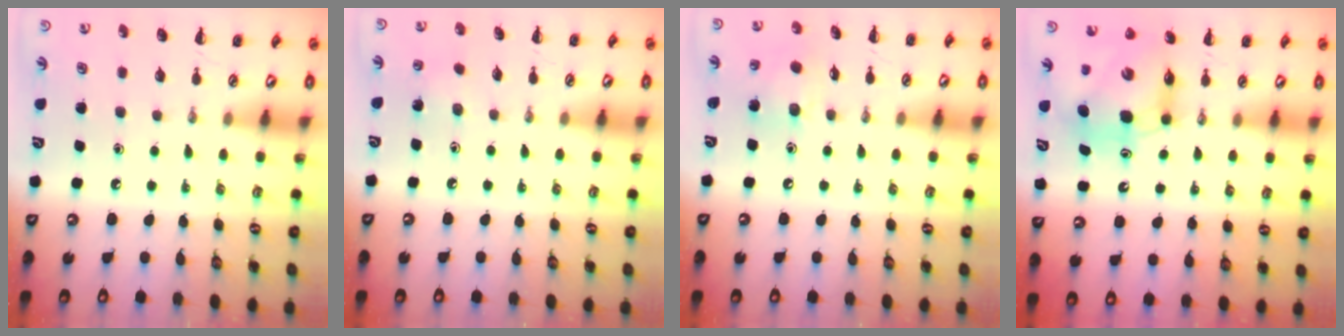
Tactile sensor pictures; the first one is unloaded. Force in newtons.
{"total": 5.8, "press": 5.6, "slide": 1.6}
{"total": 9.6, "press": 9.4, "slide": 2.1}
{"total": 8.7, "press": 8.6, "slide": 1.3}